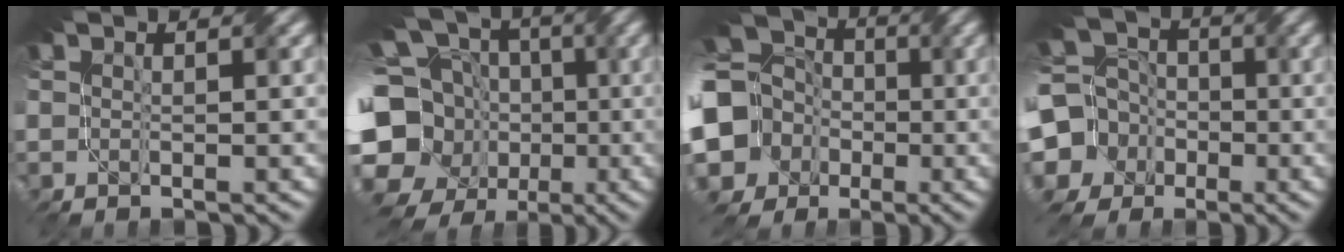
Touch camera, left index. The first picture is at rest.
{"total": 16.2, "force": [-3.0, 14.3, 7.0], "torque": [-0.186, 0.007, -0.068]}
{"total": 16.9, "force": [-2.0, 15.6, 6.1], "torque": [-0.178, 0.002, -0.076]}
{"total": 10.9, "force": [-3.1, 10.2, 2.7], "torque": [-0.097, -0.012, -0.079]}